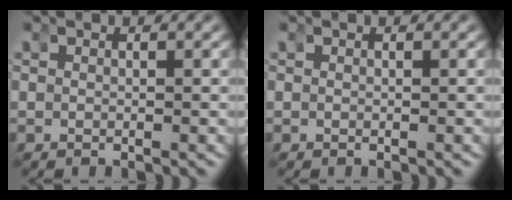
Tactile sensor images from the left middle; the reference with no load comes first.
{"total": 0.0}